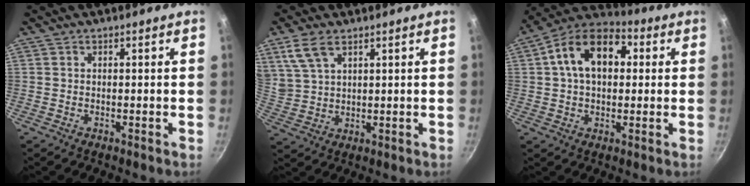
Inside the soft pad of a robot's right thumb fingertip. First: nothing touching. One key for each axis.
{"total": 7.0, "fx": 4.1, "fy": 3.7, "fz": 4.3, "tx": -0.080, "ty": -0.012, "tz": 0.093}
{"total": 14.8, "fx": 3.0, "fy": 9.7, "fz": 10.7, "tx": -0.145, "ty": 0.028, "tz": 0.030}